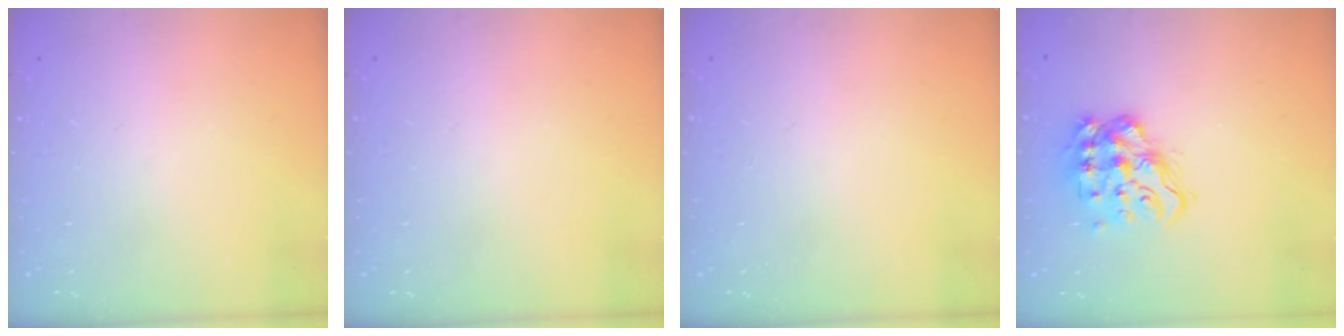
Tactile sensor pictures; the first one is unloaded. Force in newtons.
{"total": 0.0}
{"total": 0.0}
{"total": 14.1, "press": 14.1, "slide": 1.2}